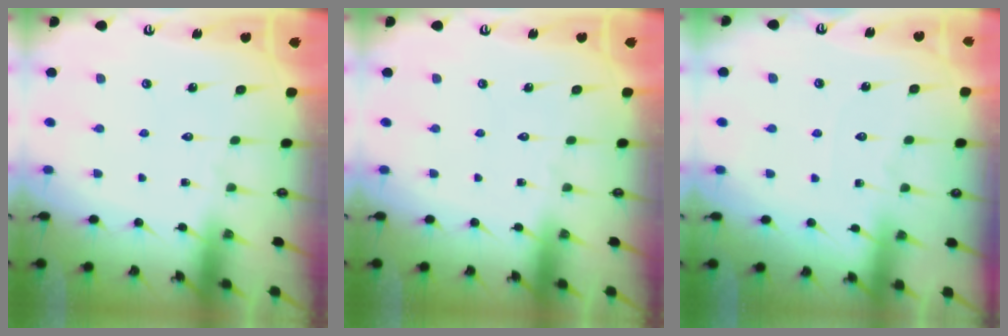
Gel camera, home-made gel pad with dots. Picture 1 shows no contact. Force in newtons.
{"total": 0.0}
{"total": 4.0, "press": 4.0, "slide": 0.5}